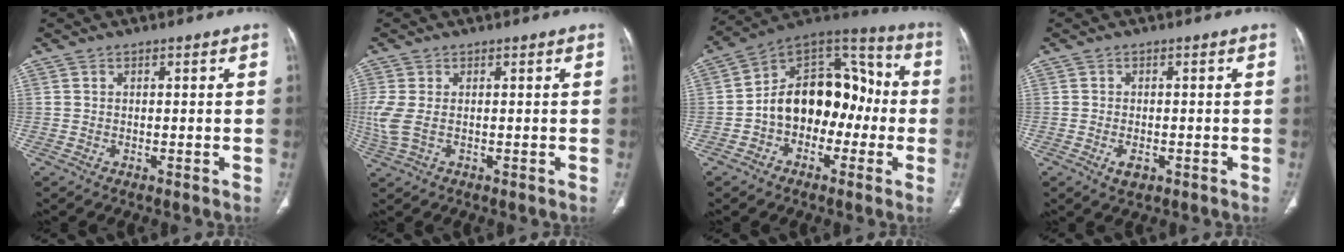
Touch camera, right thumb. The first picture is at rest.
{"total": 5.0, "force": [-0.2, 2.5, 4.3], "torque": [-0.136, 0.000, 0.002]}
{"total": 17.4, "force": [-2.6, 12.1, 12.2], "torque": [-0.146, 0.059, -0.051]}
{"total": 2.6, "force": [-1.0, 1.4, 1.9], "torque": [-0.031, 0.002, -0.013]}